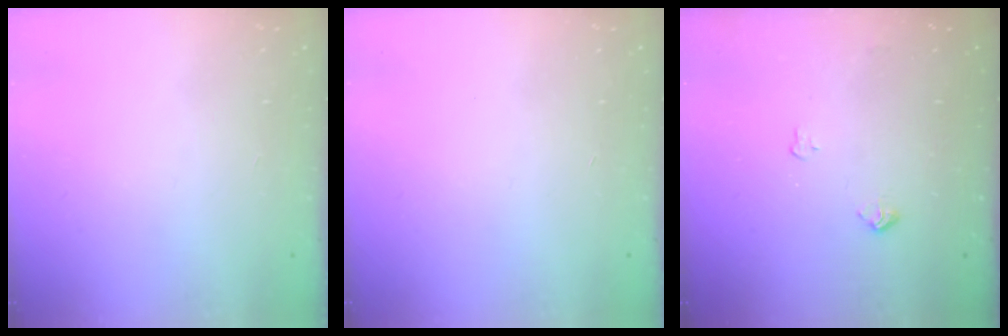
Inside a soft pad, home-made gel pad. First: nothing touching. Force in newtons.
{"total": 0.0}
{"total": 4.2, "press": 4.2, "slide": 0.7}